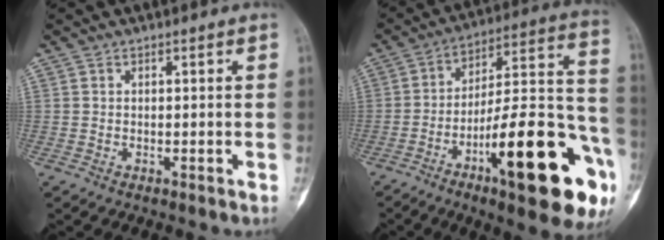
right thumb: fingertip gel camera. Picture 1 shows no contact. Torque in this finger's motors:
{"motor_torque": [0.96, 1.06, 1.42, -1.35, 0.11]}